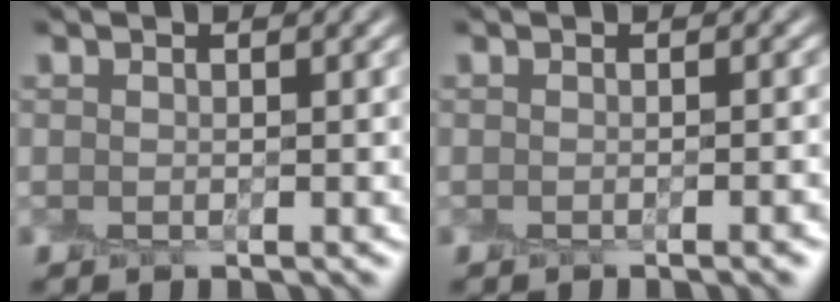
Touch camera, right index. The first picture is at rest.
{"total": 1.9, "force": [-0.9, 0.5, 1.6], "torque": [-0.007, 0.002, -0.010]}